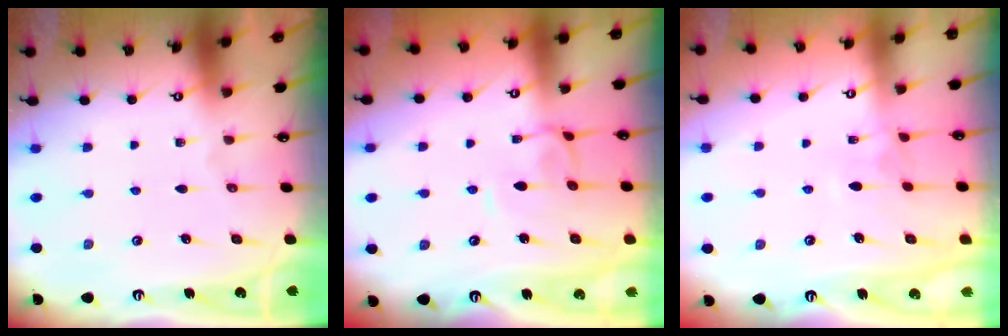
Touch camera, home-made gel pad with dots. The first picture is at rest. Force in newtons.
{"total": 2.0, "press": 1.9, "slide": 0.5}
{"total": 2.0, "press": 1.9, "slide": 0.5}